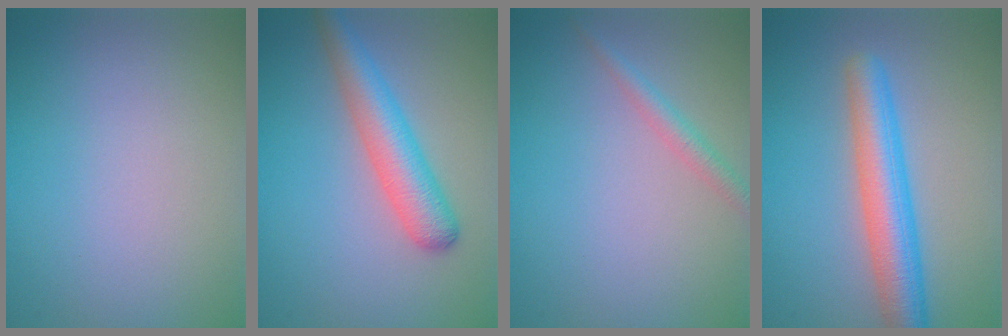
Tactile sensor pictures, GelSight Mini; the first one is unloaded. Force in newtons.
{"total": 4.7, "press": 4.6, "slide": 0.1}
{"total": 1.8, "press": 1.8, "slide": 0.0}
{"total": 5.8, "press": 5.8, "slide": 0.2}